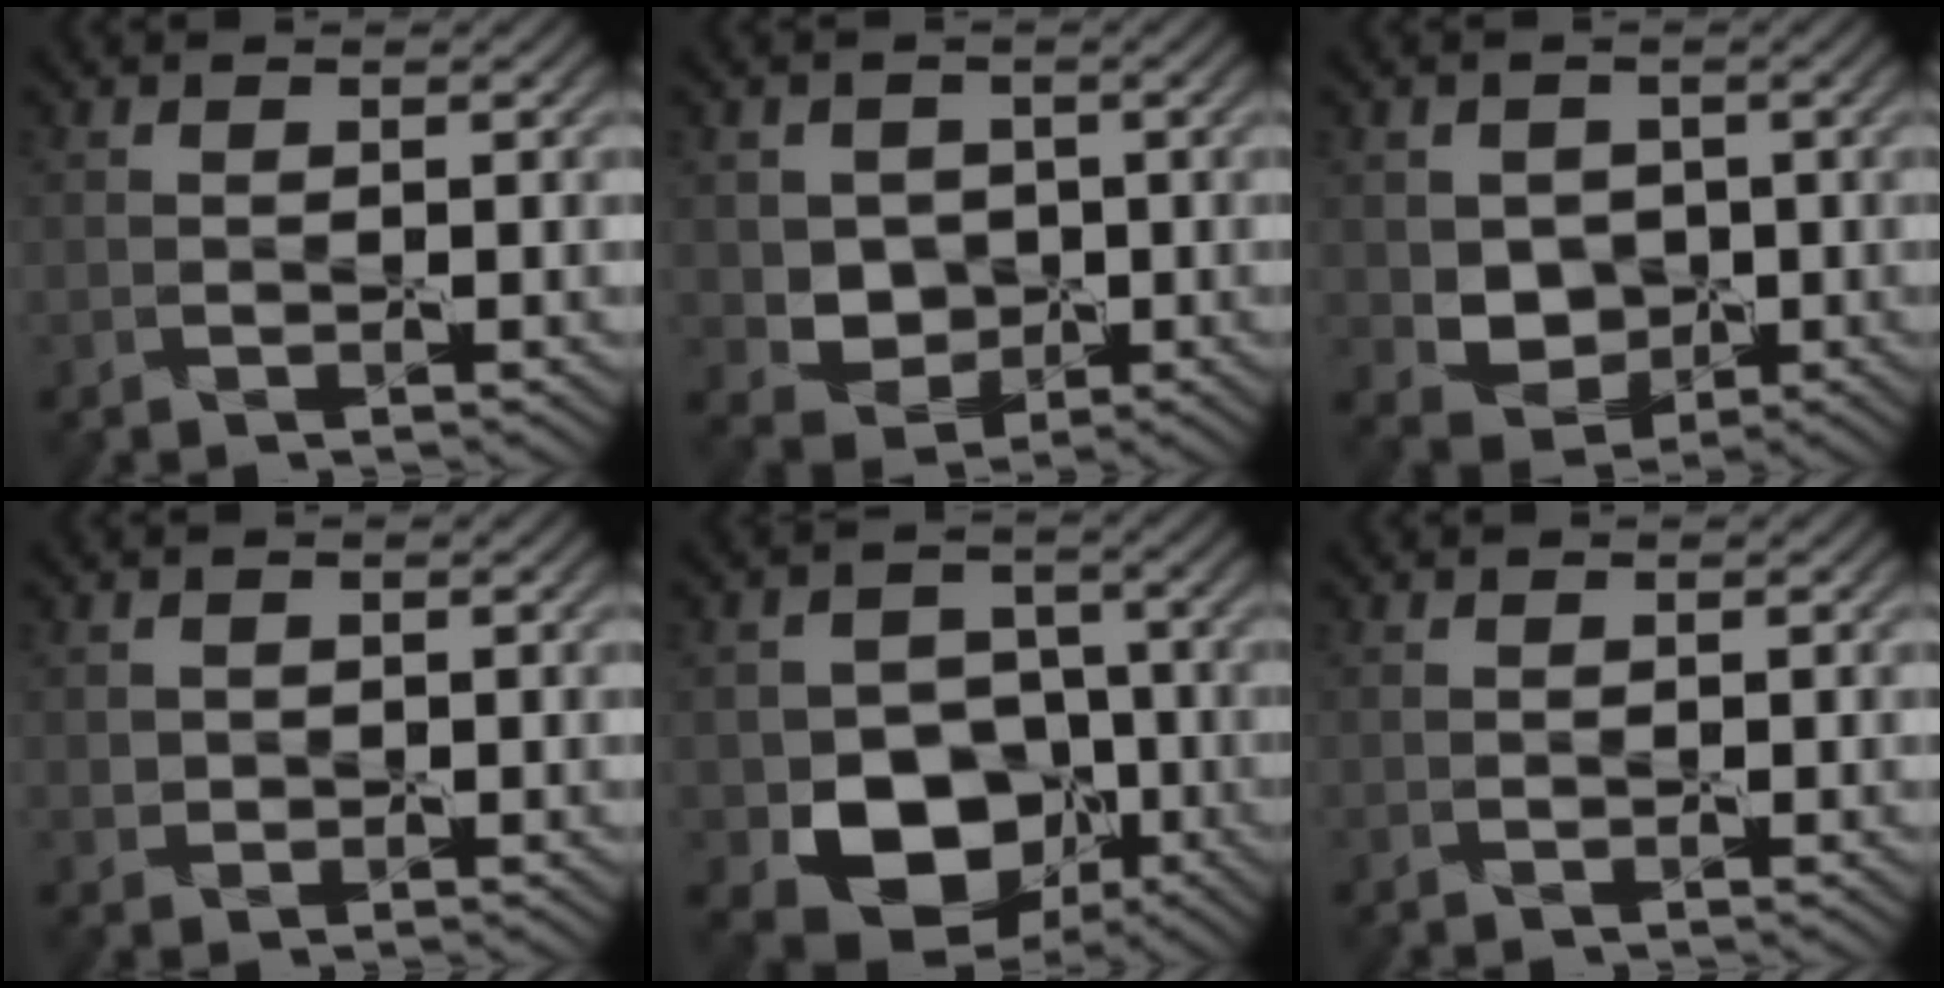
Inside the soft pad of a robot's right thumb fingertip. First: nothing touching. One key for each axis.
{"total": 3.1, "fx": 0.4, "fy": 3.1, "fz": 0.3, "tx": -0.012, "ty": -0.004, "tz": -0.001}
{"total": 3.3, "fx": 0.4, "fy": 3.2, "fz": 0.7, "tx": -0.018, "ty": -0.005, "tz": 0.001}
{"total": 1.2, "fx": 0.3, "fy": 1.1, "fz": 0.1, "tx": 0.008, "ty": 0.000, "tz": 0.004}
{"total": 9.6, "fx": -4.0, "fy": 7.6, "fz": 4.4, "tx": -0.061, "ty": -0.019, "tz": -0.087}
{"total": 0.0}